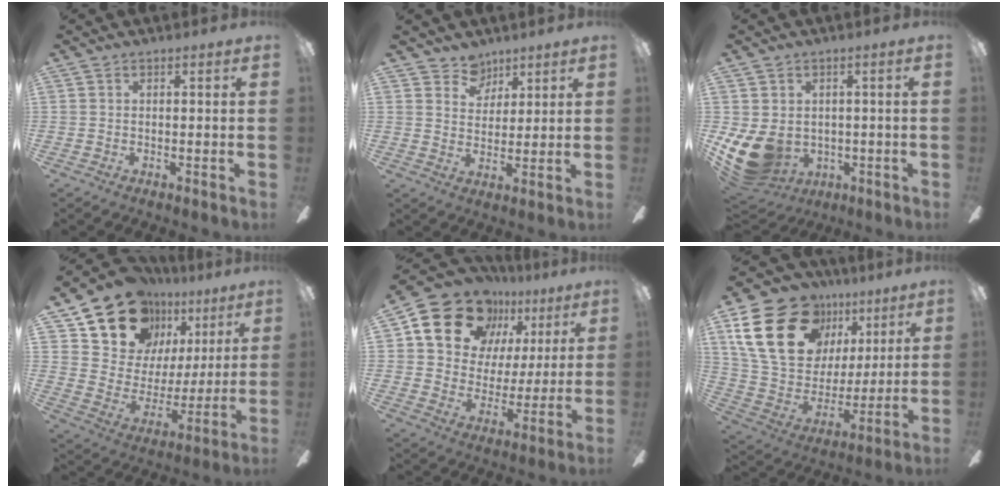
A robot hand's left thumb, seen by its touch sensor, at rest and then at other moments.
{"total": 6.1, "force": [4.8, 3.8, 0.0], "torque": [-0.002, -0.029, 0.090]}
{"total": 10.9, "force": [-1.8, 8.8, 6.1], "torque": [-0.157, -0.005, -0.026]}
{"total": 17.6, "force": [12.6, 10.9, 5.8], "torque": [-0.114, -0.082, 0.236]}
{"total": 19.1, "force": [11.1, 13.5, 7.7], "torque": [-0.133, -0.048, 0.210]}
{"total": 25.4, "force": [12.6, 17.3, 13.5], "torque": [-0.250, -0.054, 0.243]}